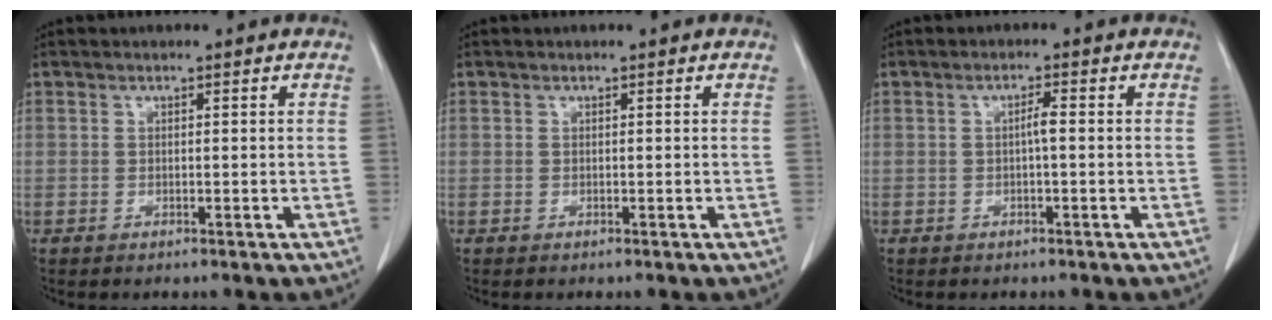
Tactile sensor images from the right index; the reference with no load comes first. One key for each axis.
{"total": 0.0}
{"total": 1.6, "fx": -0.1, "fy": 0.0, "fz": 1.6, "tx": -0.028, "ty": 0.003, "tz": -0.002}